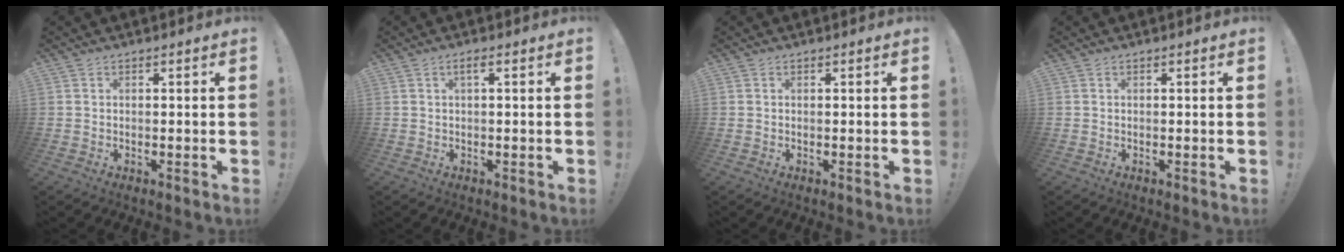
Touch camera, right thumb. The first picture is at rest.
{"total": 1.8, "force": [0.3, 0.1, 1.8], "torque": [-0.033, 0.001, 0.003]}
{"total": 0.0}
{"total": 0.0}